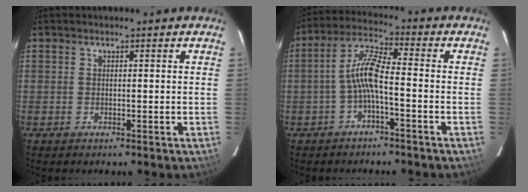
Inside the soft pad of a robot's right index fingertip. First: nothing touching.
{"total": 6.5, "force": [-2.2, 1.1, 6.0], "torque": [-0.136, 0.018, -0.043]}